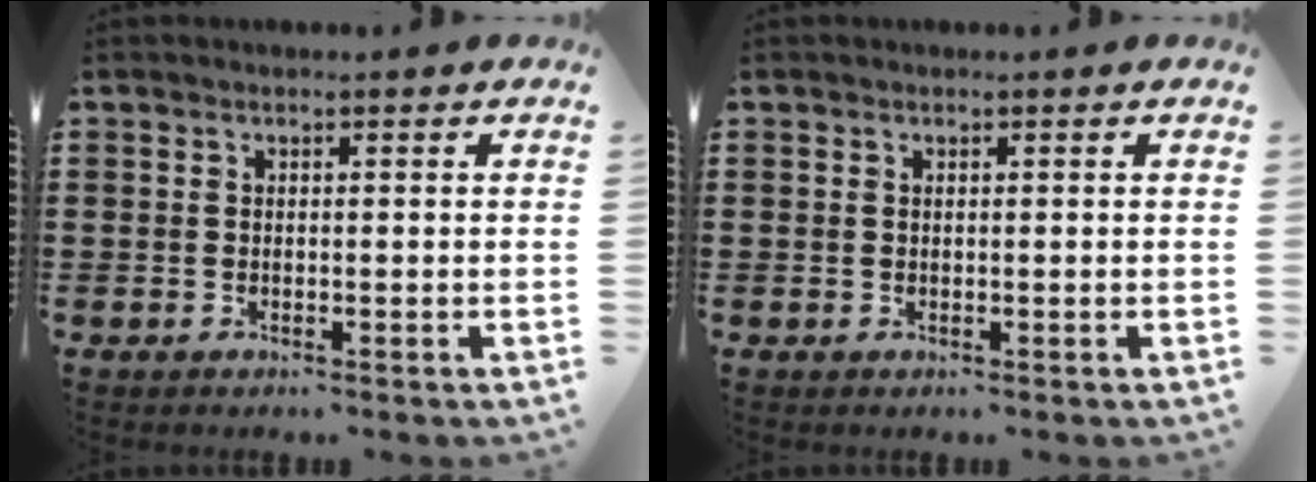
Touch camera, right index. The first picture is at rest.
{"total": 0.0}